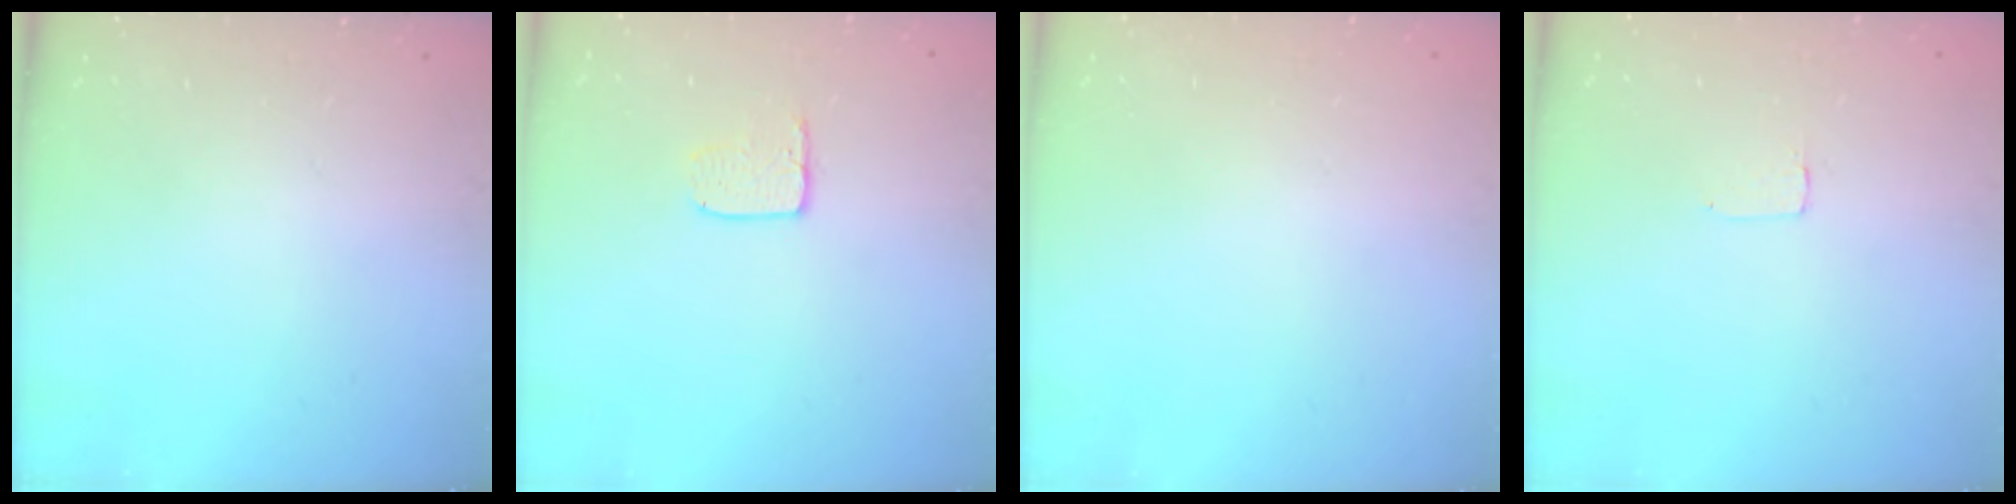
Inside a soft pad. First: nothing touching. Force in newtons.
{"total": 5.8, "press": 5.8, "slide": 0.4}
{"total": 0.0}
{"total": 1.7, "press": 1.7, "slide": 0.1}